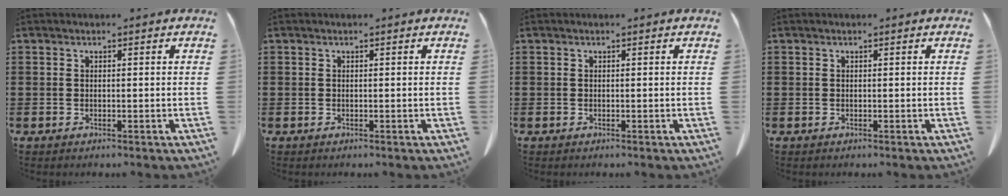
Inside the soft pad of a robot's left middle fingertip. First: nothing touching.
{"total": 0.0}
{"total": 0.0}
{"total": 0.0}